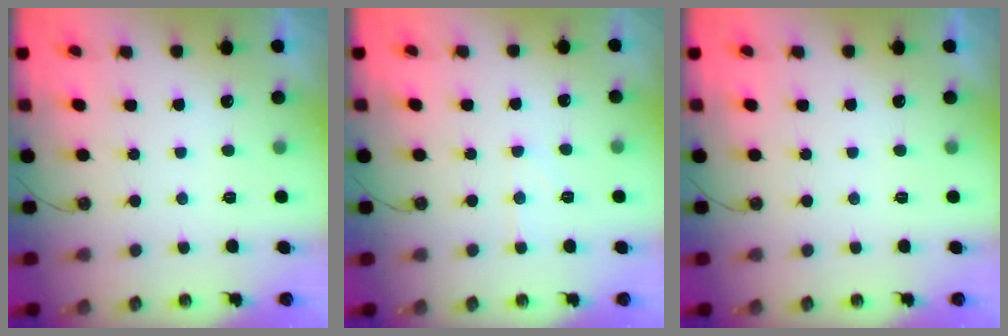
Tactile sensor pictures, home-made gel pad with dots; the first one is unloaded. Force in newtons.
{"total": 5.5, "press": 5.5, "slide": 0.5}
{"total": 0.0}